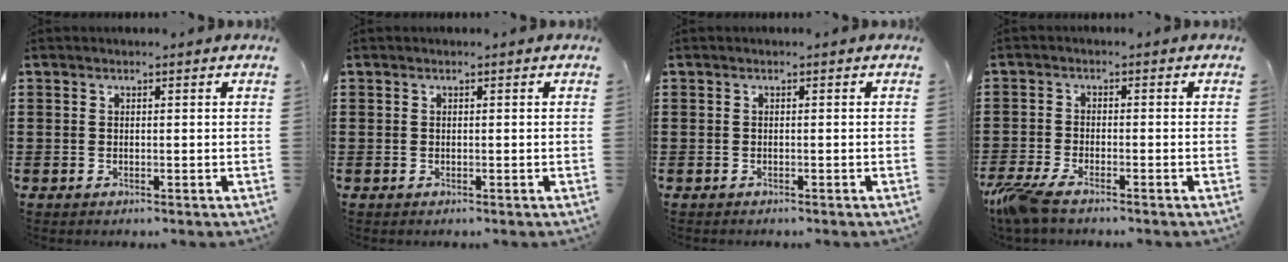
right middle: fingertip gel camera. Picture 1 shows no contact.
{"total": 0.0}
{"total": 0.0}
{"total": 4.6, "force": [-3.6, 0.7, 2.8], "torque": [-0.087, -0.020, -0.080]}